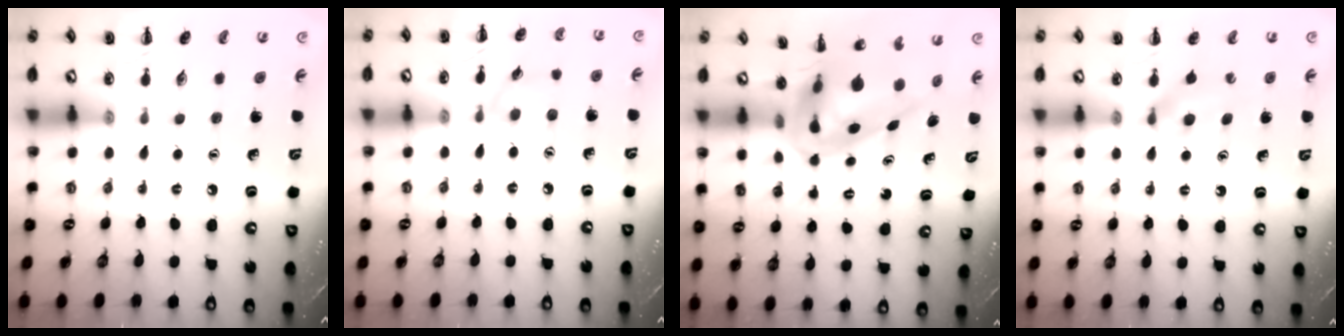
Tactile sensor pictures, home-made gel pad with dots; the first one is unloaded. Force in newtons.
{"total": 4.8, "press": 4.4, "slide": 1.9}
{"total": 8.2, "press": 7.7, "slide": 2.9}
{"total": 6.1, "press": 5.8, "slide": 1.9}